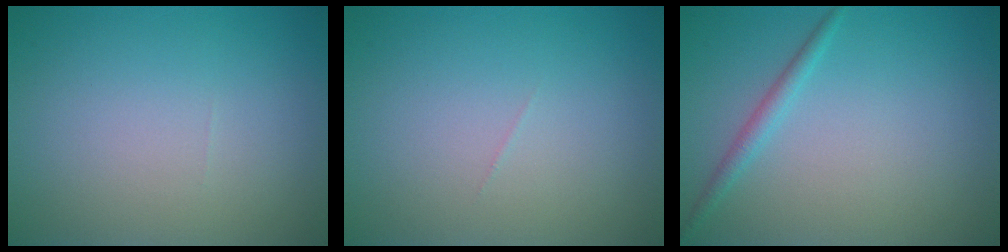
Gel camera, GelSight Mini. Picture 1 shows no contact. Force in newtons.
{"total": 0.0}
{"total": 1.4, "press": 1.4, "slide": 0.0}